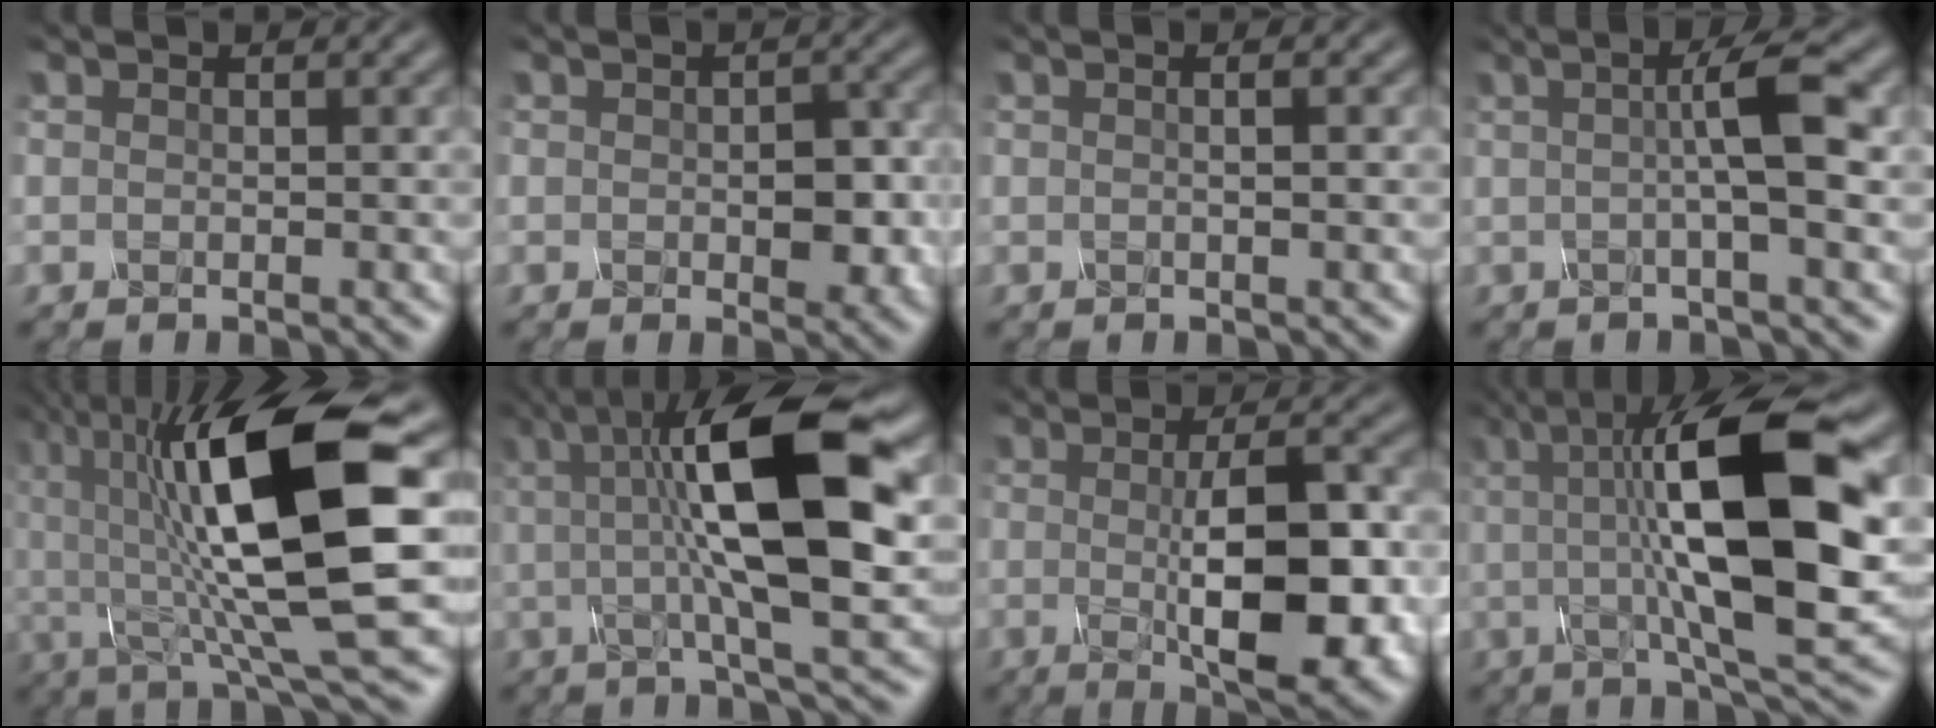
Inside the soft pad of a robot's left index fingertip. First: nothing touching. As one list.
[{"total": 3.4, "force": [-0.3, 1.8, 2.8], "torque": [-0.034, 0.003, 0.000]}, {"total": 2.1, "force": [0.7, 1.1, 1.7], "torque": [0.002, 0.006, -0.014]}, {"total": 4.7, "force": [0.6, 0.7, 4.6], "torque": [-0.067, 0.008, 0.008]}, {"total": 13.2, "force": [1.4, 3.6, 12.6], "torque": [-0.227, 0.004, 0.027]}, {"total": 11.8, "force": [2.1, 2.9, 11.3], "torque": [-0.172, 0.015, 0.036]}, {"total": 9.5, "force": [-0.6, 3.0, 9.0], "torque": [-0.129, -0.008, -0.001]}, {"total": 13.4, "force": [1.9, 3.6, 12.8], "torque": [-0.188, 0.011, 0.029]}]